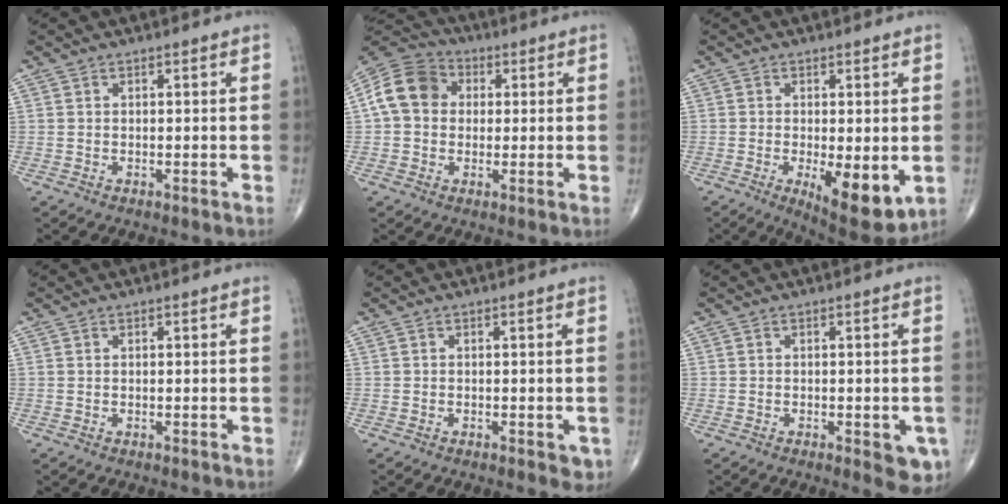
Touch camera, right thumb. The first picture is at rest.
{"total": 9.8, "force": [1.3, 8.1, 5.3], "torque": [-0.084, 0.021, 0.009]}
{"total": 10.6, "force": [-2.5, 3.9, 9.5], "torque": [-0.134, -0.024, -0.028]}
{"total": 0.0}
{"total": 2.6, "force": [-0.9, 1.3, 2.0], "torque": [-0.013, -0.001, -0.010]}
{"total": 5.3, "force": [-1.9, 2.1, 4.5], "torque": [-0.037, -0.004, -0.020]}